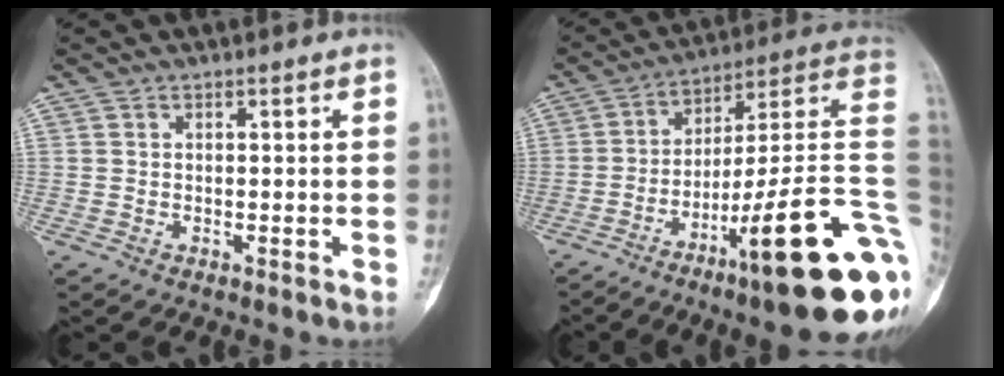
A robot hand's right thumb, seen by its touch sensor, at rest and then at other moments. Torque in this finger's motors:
{"motor_torque": [3.40, 1.61, 1.32, -1.45, 0.58]}